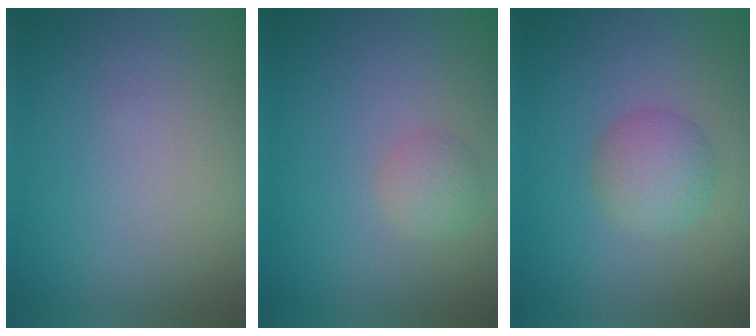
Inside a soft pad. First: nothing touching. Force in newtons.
{"total": 1.7, "press": 1.7, "slide": 0.1}
{"total": 2.9, "press": 2.9, "slide": 0.1}